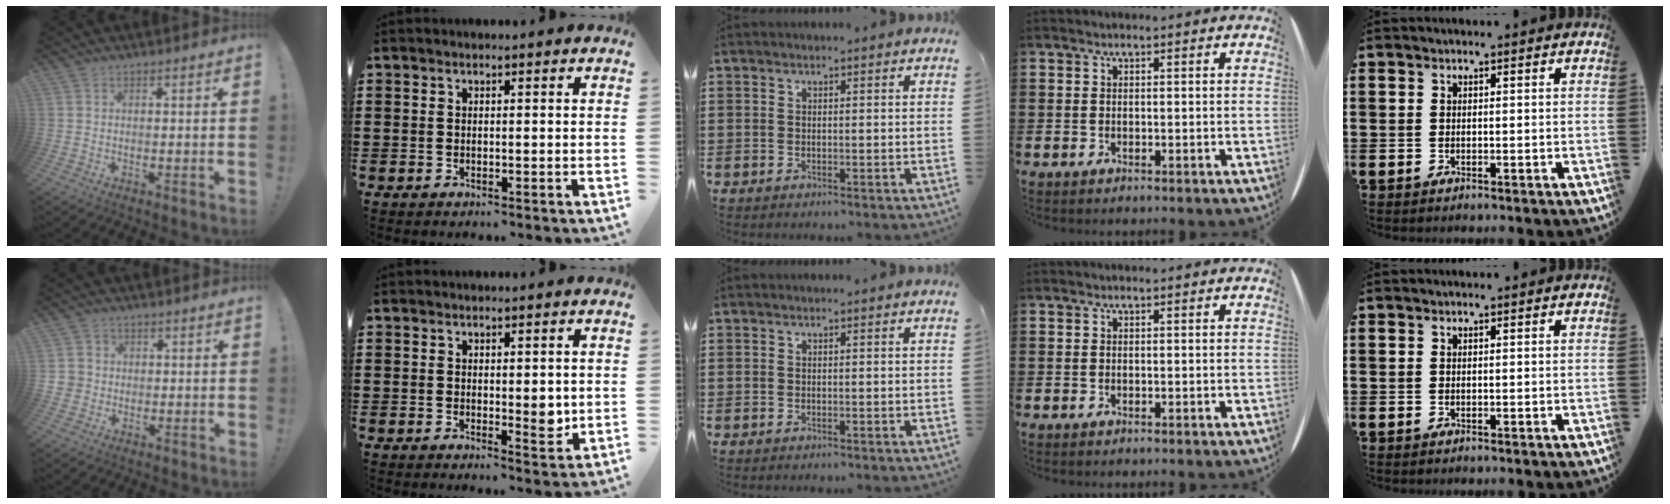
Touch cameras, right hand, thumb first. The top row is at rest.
{"thumb": {"total": 3.9, "force": [-0.1, 3.7, 1.1], "torque": [-0.012, 0.007, -0.001]}, "index": {"total": 3.7, "force": [0.4, 1.7, 3.3], "torque": [-0.044, -0.004, 0.005]}}